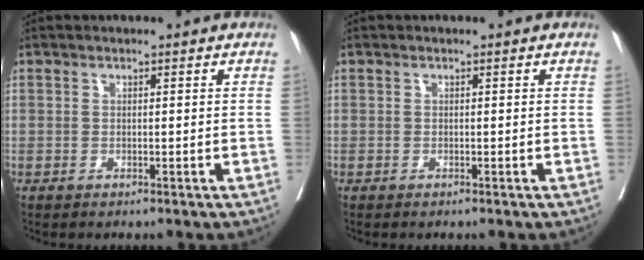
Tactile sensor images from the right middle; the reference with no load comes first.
{"total": 0.0}